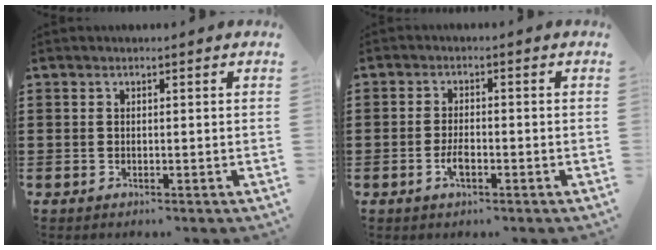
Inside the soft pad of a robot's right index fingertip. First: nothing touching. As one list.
[{"total": 3.0, "force": [-1.2, 1.1, 2.6], "torque": [-0.054, -0.001, -0.023]}]